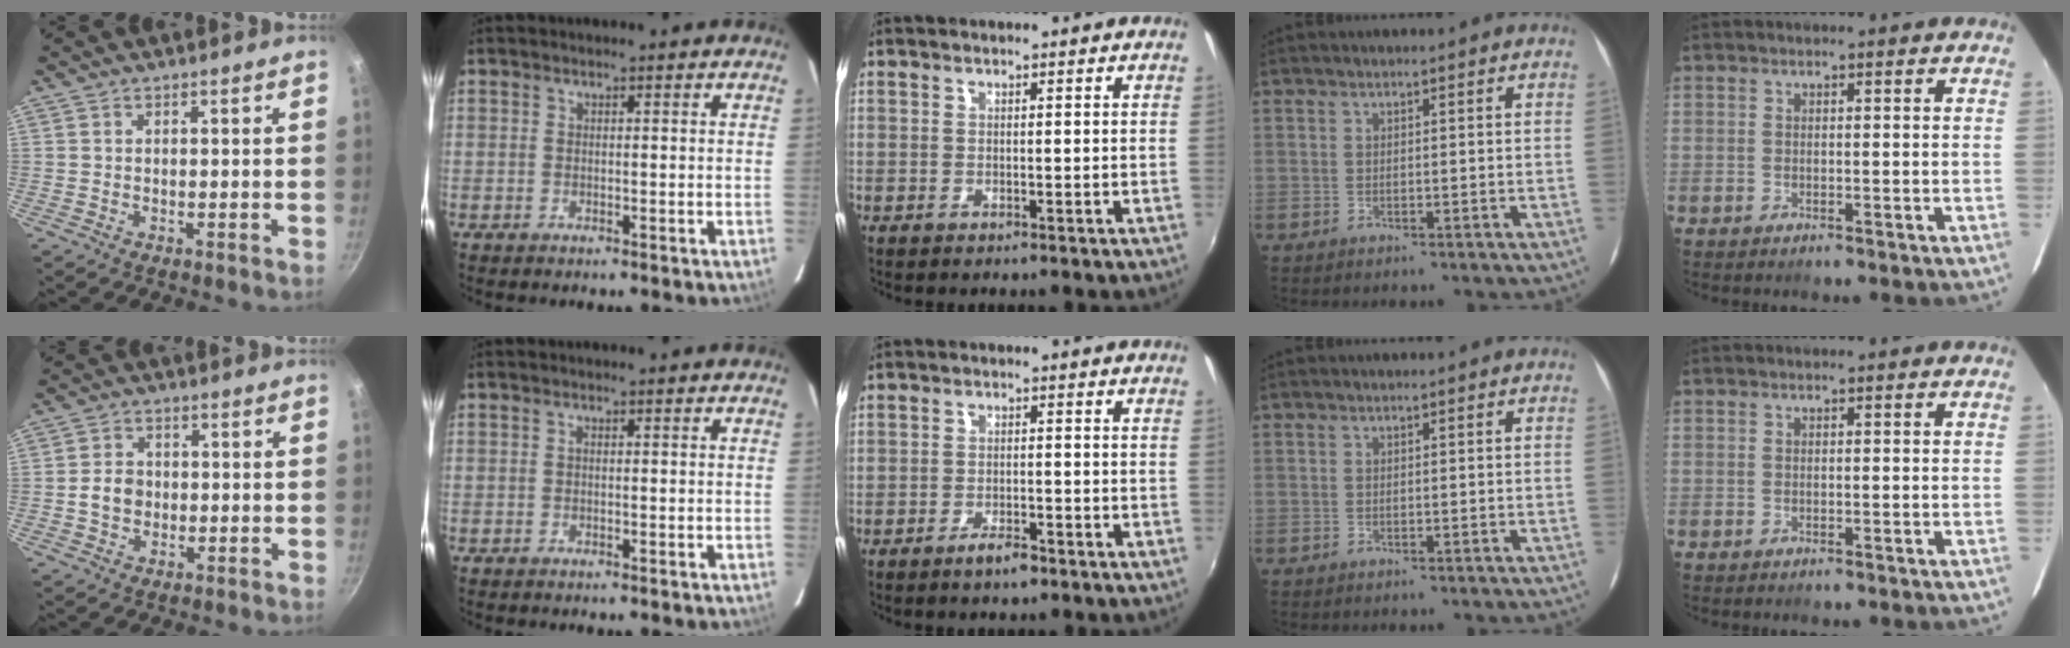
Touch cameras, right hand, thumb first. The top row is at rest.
{"thumb": {"total": 4.6, "force": [-0.5, 3.8, 2.5], "torque": [-0.027, 0.011, -0.013]}, "middle": {"total": 3.1, "force": [-2.3, 0.9, 1.8], "torque": [-0.044, -0.001, -0.041]}}